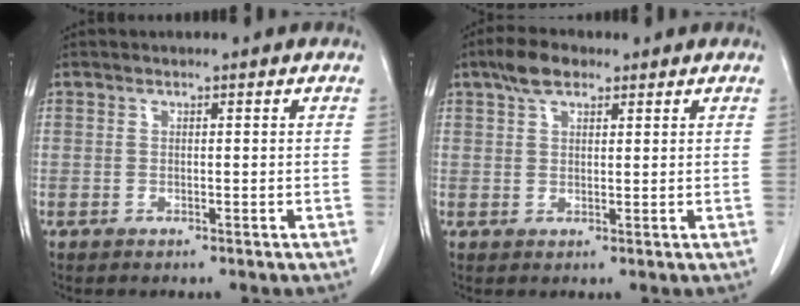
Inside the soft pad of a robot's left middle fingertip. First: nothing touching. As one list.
[{"total": 4.3, "force": [2.9, 1.8, 2.6], "torque": [-0.056, 0.012, 0.052]}]